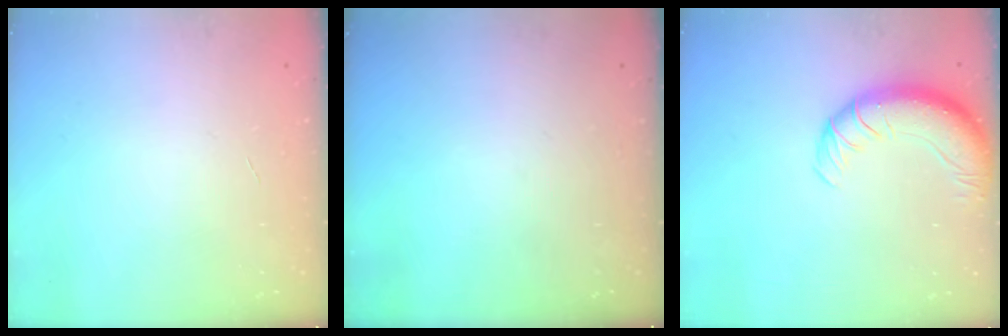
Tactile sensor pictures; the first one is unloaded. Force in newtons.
{"total": 0.0}
{"total": 12.3, "press": 11.9, "slide": 3.2}